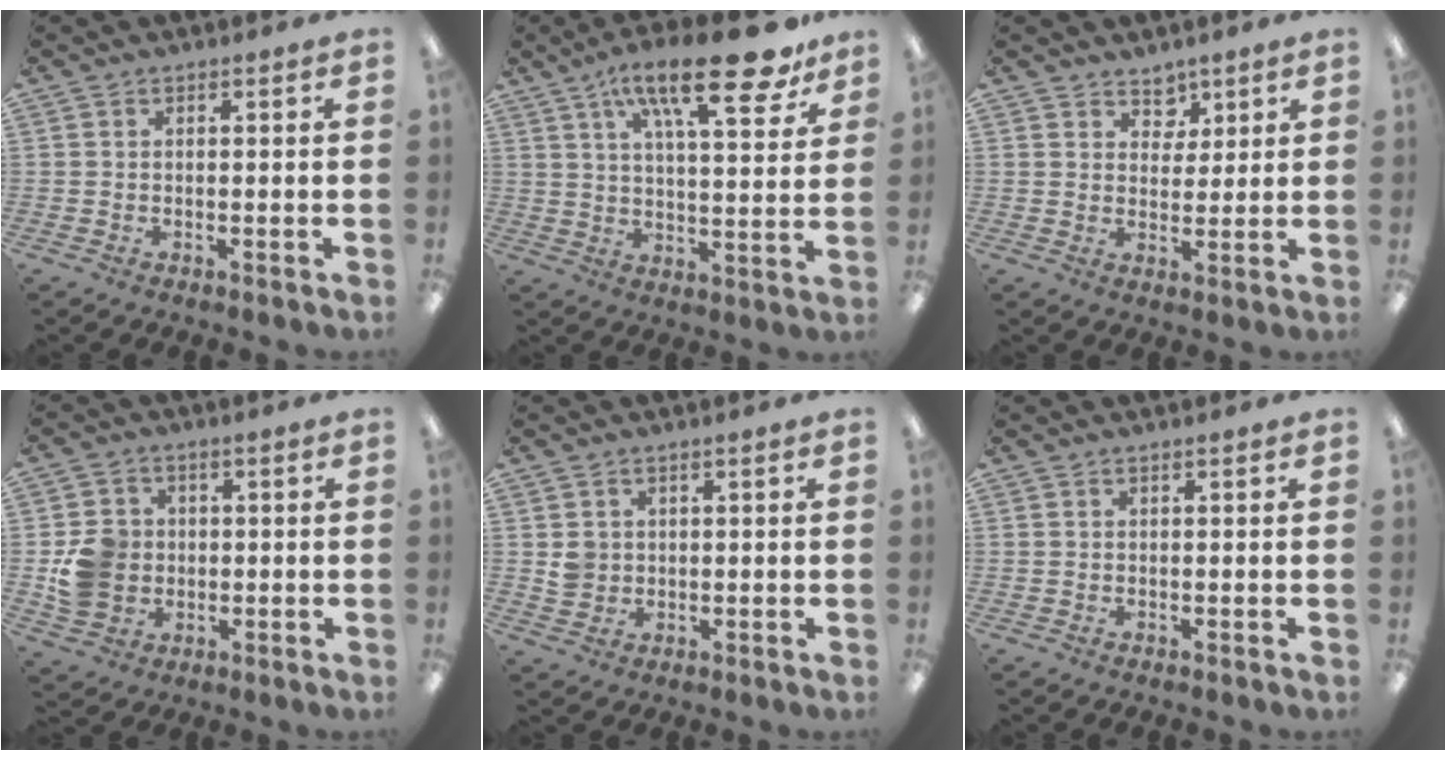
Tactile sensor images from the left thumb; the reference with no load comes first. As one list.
[{"total": 21.2, "force": [12.7, 6.9, 15.6], "torque": [-0.230, -0.066, 0.198]}, {"total": 5.1, "force": [3.8, 3.4, 0.5], "torque": [0.004, -0.025, 0.067]}, {"total": 8.6, "force": [-0.2, 7.8, 3.7], "torque": [-0.067, 0.014, 0.001]}, {"total": 3.2, "force": [0.8, 3.0, 0.8], "torque": [-0.013, 0.002, 0.014]}, {"total": 0.0}]